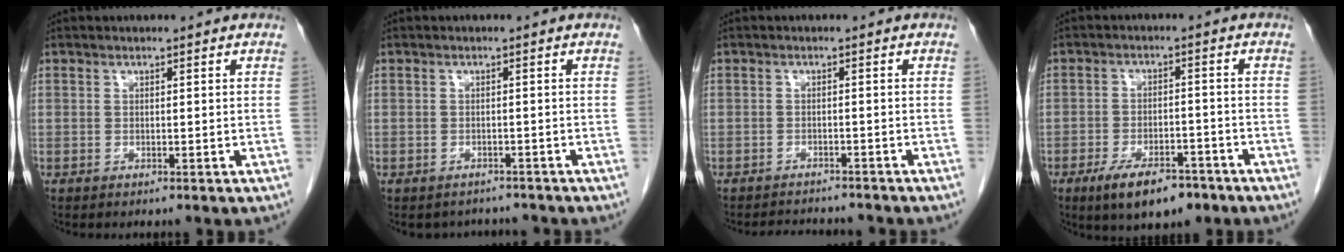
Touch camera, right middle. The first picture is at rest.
{"total": 3.3, "force": [-2.9, 1.4, -0.1], "torque": [0.001, 0.005, -0.040]}
{"total": 5.5, "force": [-5.3, 1.0, 1.0], "torque": [-0.012, -0.004, -0.072]}
{"total": 8.4, "force": [-5.7, 3.3, 5.3], "torque": [-0.085, -0.004, -0.088]}